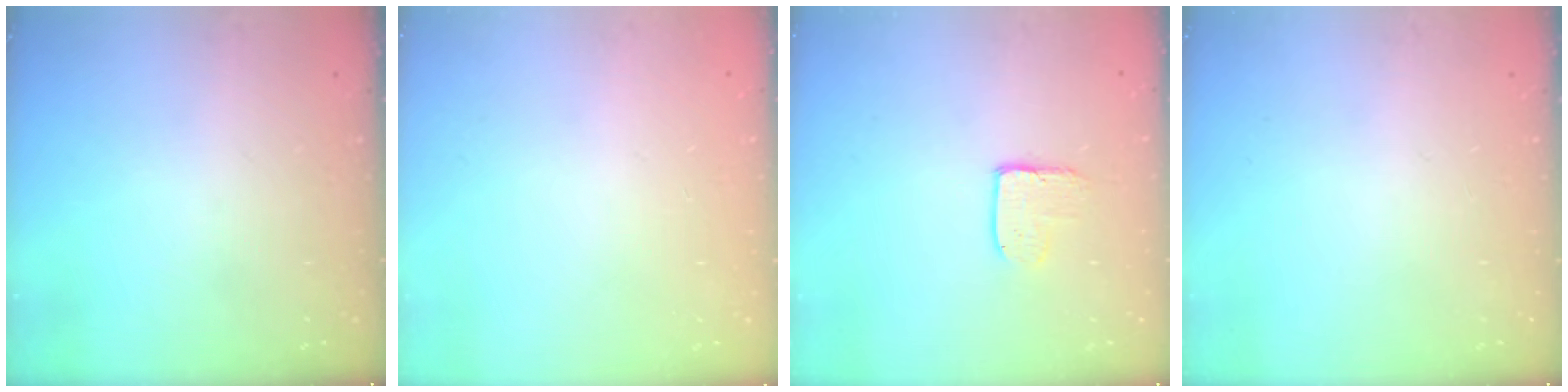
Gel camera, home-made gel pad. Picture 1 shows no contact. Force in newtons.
{"total": 0.0}
{"total": 5.1, "press": 5.0, "slide": 0.4}
{"total": 0.0}